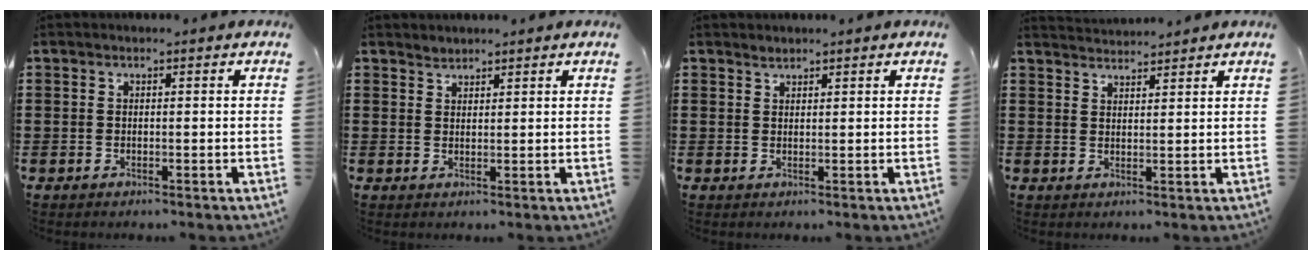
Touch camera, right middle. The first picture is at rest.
{"total": 1.4, "force": [1.3, 0.1, -0.3], "torque": [0.002, 0.001, 0.028]}
{"total": 1.1, "force": [1.1, 0.1, 0.0], "torque": [-0.002, 0.000, 0.022]}
{"total": 2.5, "force": [2.5, -0.3, -0.2], "torque": [-0.002, -0.005, 0.047]}